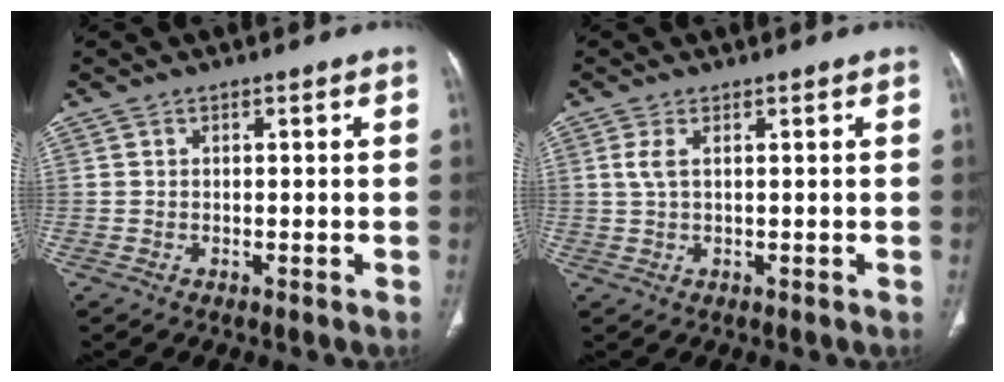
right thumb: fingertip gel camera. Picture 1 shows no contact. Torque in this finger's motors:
{"motor_torque": [-0.41, 0.44, 0.52, 0.18, 0.01]}